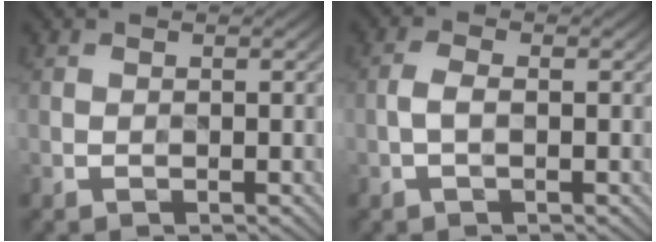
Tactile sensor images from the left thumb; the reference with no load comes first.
{"total": 2.3, "force": [-0.9, 1.0, 1.8], "torque": [-0.048, 0.004, -0.019]}